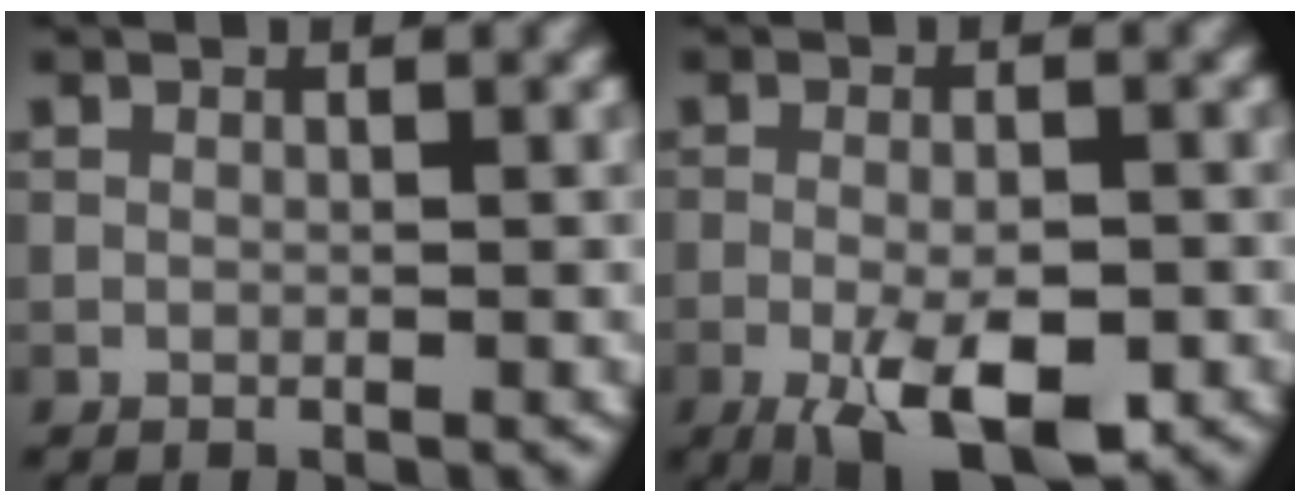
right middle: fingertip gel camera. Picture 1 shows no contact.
{"total": 7.5, "force": [-3.4, 2.7, 6.0], "torque": [-0.101, -0.007, -0.054]}